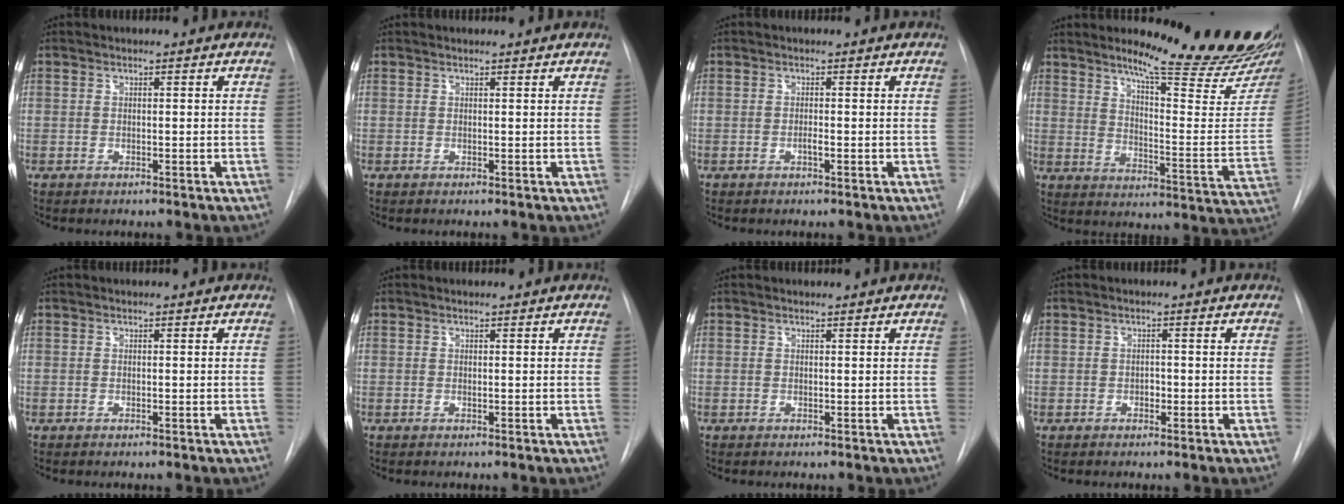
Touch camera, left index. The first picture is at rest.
{"total": 1.5, "force": [1.5, 0.0, 0.2], "torque": [-0.006, 0.009, 0.020]}
{"total": 0.6, "force": [-0.2, 0.0, 0.5], "torque": [-0.008, 0.000, -0.005]}
{"total": 22.6, "force": [19.1, 1.0, 12.1], "torque": [-0.166, -0.102, 0.244]}
{"total": 0.0}
{"total": 1.1, "force": [1.1, 0.0, 0.2], "torque": [-0.006, 0.007, 0.015]}
{"total": 1.8, "force": [1.8, 0.1, 0.3], "torque": [-0.007, 0.010, 0.023]}
{"total": 0.8, "force": [-0.3, 0.5, 0.5], "torque": [-0.006, 0.002, -0.005]}